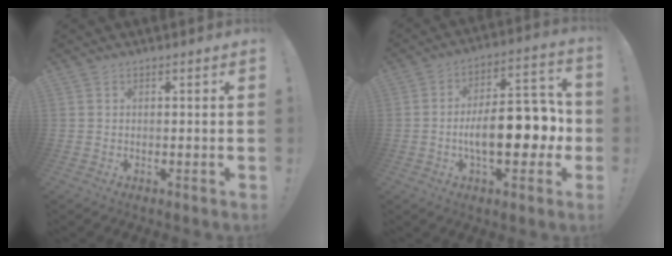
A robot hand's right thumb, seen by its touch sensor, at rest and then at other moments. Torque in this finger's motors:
{"motor_torque": [1.49, 1.38, 1.62, -0.35, 0.37]}